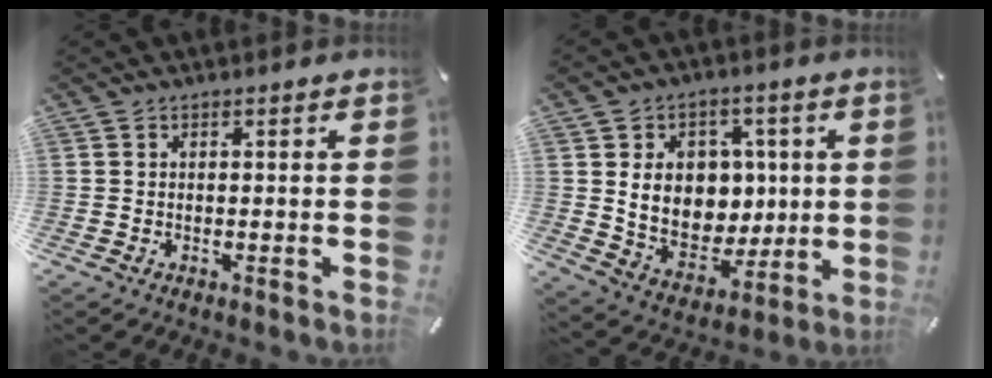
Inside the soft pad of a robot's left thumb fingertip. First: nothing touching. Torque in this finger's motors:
{"motor_torque": [1.45, 2.12, 0.33, -0.19, 0.28]}